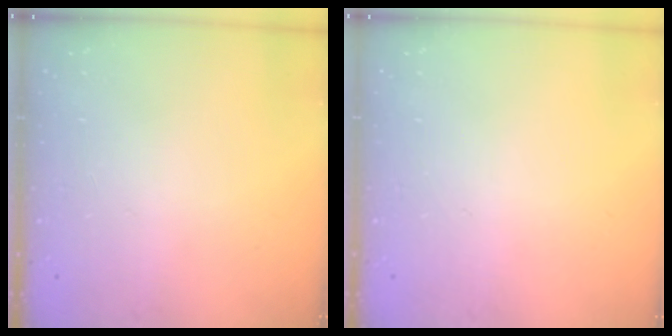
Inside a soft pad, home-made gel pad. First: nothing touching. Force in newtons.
{"total": 0.0}